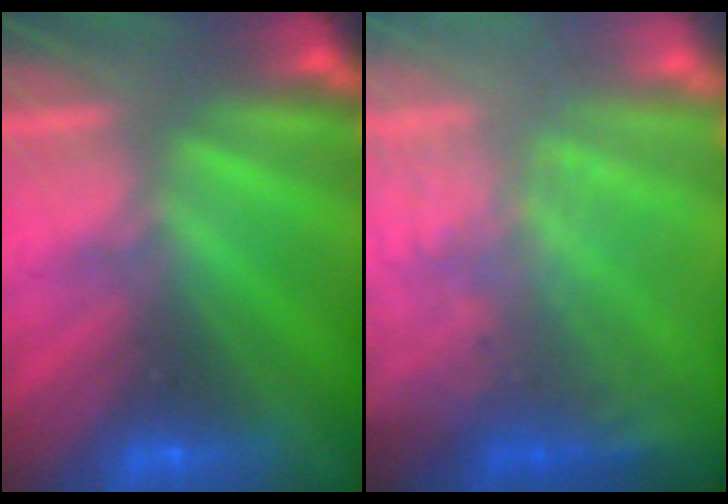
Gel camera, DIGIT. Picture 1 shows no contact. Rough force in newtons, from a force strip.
{"total": 8.6}